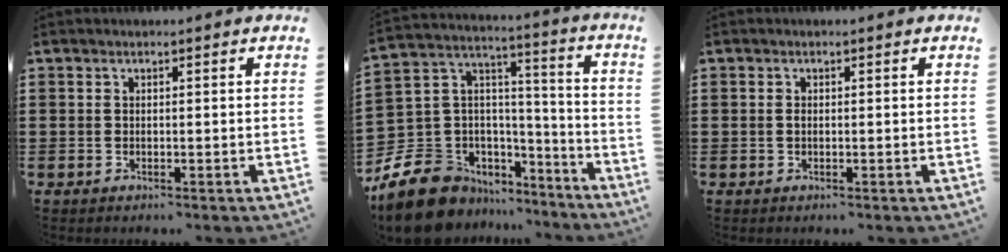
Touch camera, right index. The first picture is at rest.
{"total": 11.2, "force": [-7.5, 7.8, 2.8], "torque": [-0.102, 0.005, -0.144]}
{"total": 0.5, "force": [-0.1, 0.2, 0.5], "torque": [-0.011, -0.002, -0.002]}